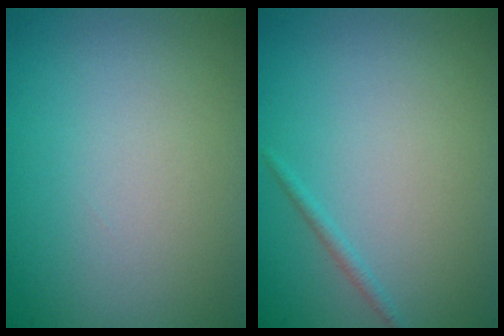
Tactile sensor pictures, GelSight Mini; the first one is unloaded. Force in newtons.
{"total": 0.7, "press": 0.7, "slide": 0.1}